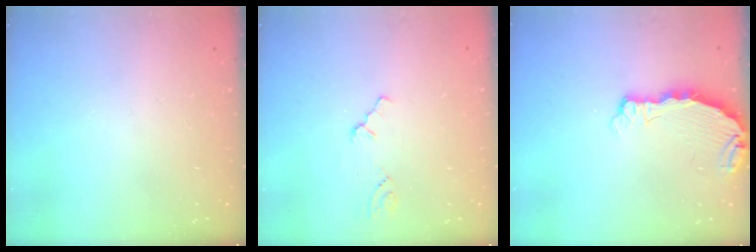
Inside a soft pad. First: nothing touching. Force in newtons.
{"total": 0.0}
{"total": 4.4, "press": 4.4, "slide": 0.5}